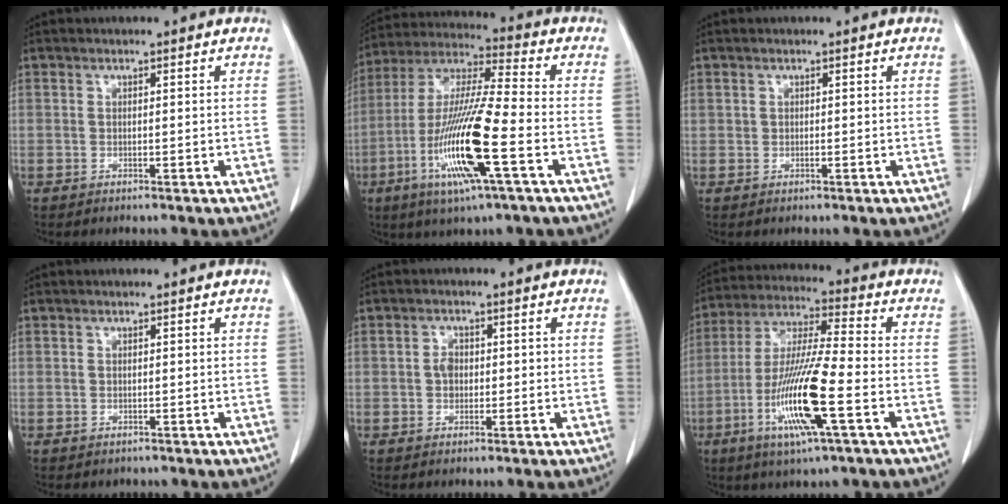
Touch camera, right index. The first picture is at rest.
{"total": 16.8, "force": [-5.6, 0.7, 15.9], "torque": [-0.323, -0.018, -0.108]}
{"total": 0.0}
{"total": 0.7, "force": [-0.3, 0.6, 0.0], "torque": [-0.004, 0.004, -0.002]}
{"total": 2.3, "force": [-0.1, 1.8, 1.5], "torque": [-0.023, 0.008, -0.003]}
{"total": 15.0, "force": [-5.1, 0.6, 14.1], "torque": [-0.286, -0.016, -0.099]}